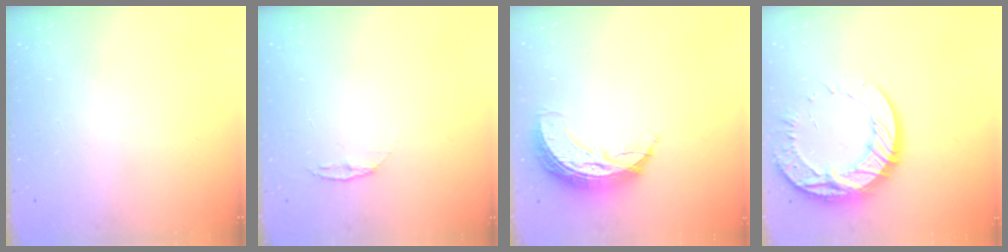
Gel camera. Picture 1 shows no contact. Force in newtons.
{"total": 4.1, "press": 4.1, "slide": 0.5}
{"total": 9.9, "press": 9.9, "slide": 0.6}
{"total": 17.9, "press": 17.8, "slide": 1.6}